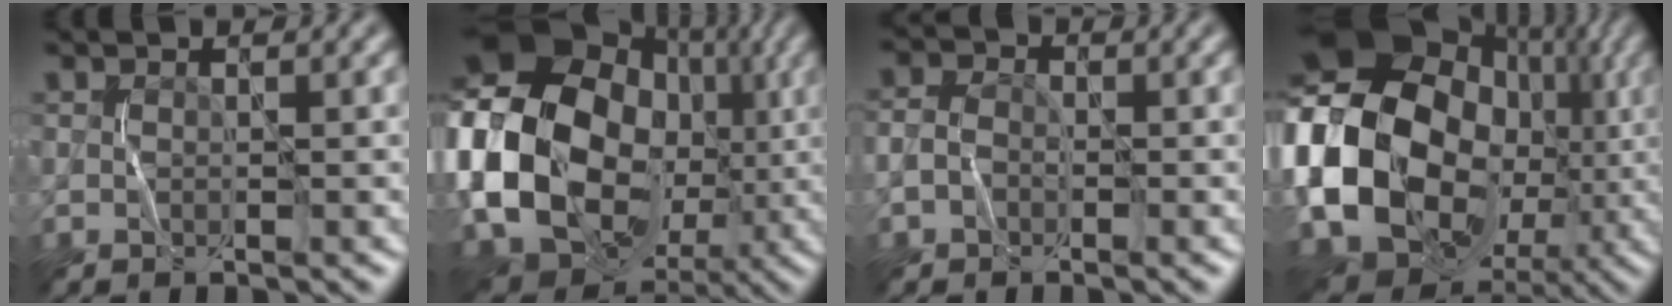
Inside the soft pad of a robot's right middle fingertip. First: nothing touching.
{"total": 22.4, "force": [-1.5, 17.9, 13.4], "torque": [-0.266, 0.006, -0.063]}
{"total": 2.3, "force": [-0.5, 1.8, 1.2], "torque": [-0.020, 0.007, -0.019]}
{"total": 24.6, "force": [-2.7, 20.5, 13.4], "torque": [-0.285, -0.010, -0.097]}